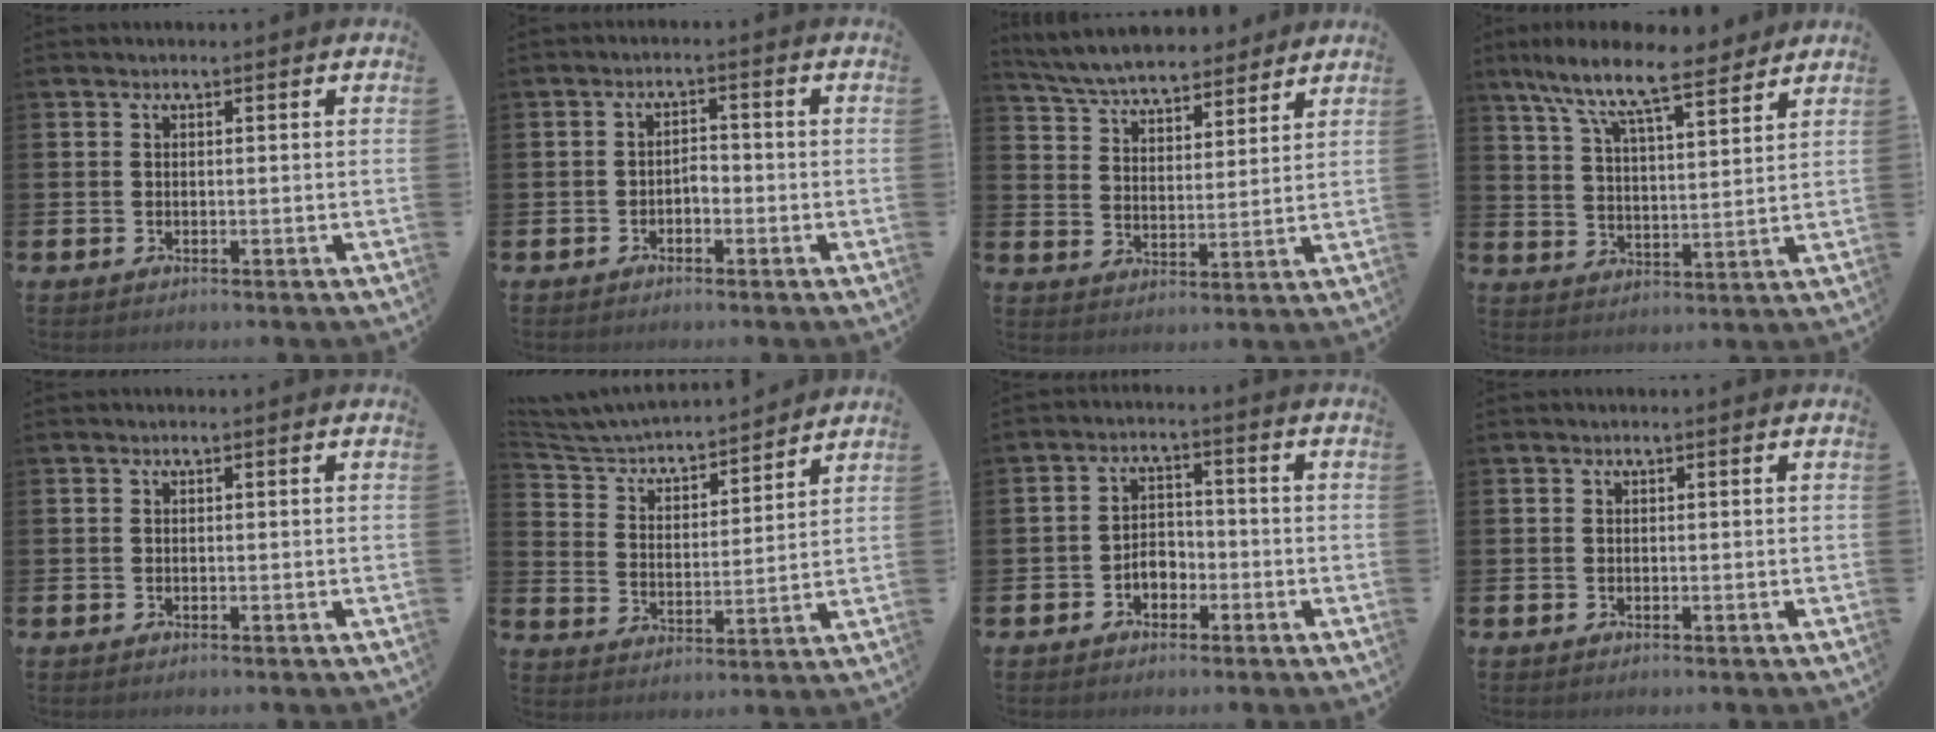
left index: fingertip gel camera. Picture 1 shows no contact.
{"total": 1.7, "force": [-1.0, 1.0, 0.9], "torque": [-0.015, 0.004, -0.024]}
{"total": 6.7, "force": [6.4, 1.3, 1.4], "torque": [-0.058, -0.035, 0.115]}
{"total": 10.2, "force": [8.8, 2.0, 4.7], "torque": [-0.112, -0.052, 0.151]}
{"total": 0.0}
{"total": 4.8, "force": [4.6, 1.2, 1.0], "torque": [-0.048, -0.041, 0.071]}
{"total": 3.1, "force": [-1.7, 2.2, 1.4], "torque": [-0.027, 0.008, -0.038]}
{"total": 0.0}